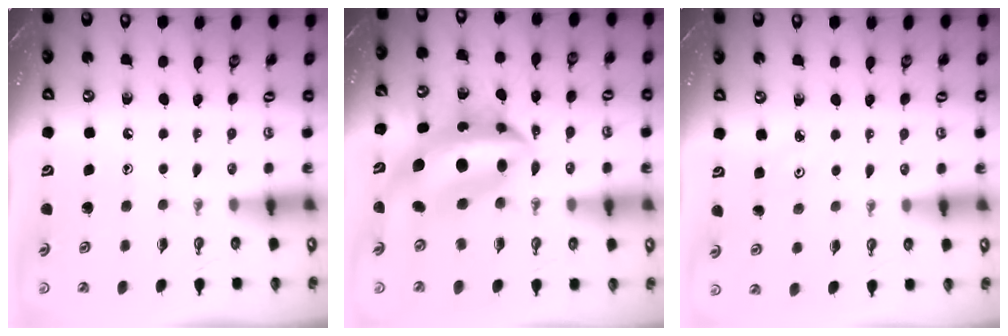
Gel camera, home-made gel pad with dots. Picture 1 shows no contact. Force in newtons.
{"total": 11.1, "press": 11.1, "slide": 1.0}
{"total": 2.1, "press": 2.1, "slide": 0.3}